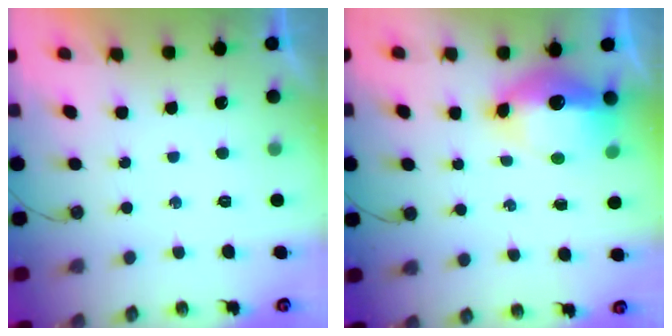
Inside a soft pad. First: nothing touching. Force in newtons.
{"total": 13.5, "press": 13.4, "slide": 1.3}